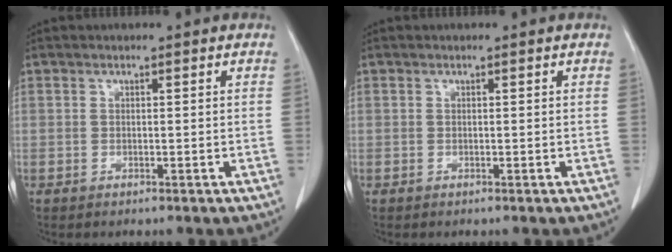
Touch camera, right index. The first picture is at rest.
{"total": 0.0}